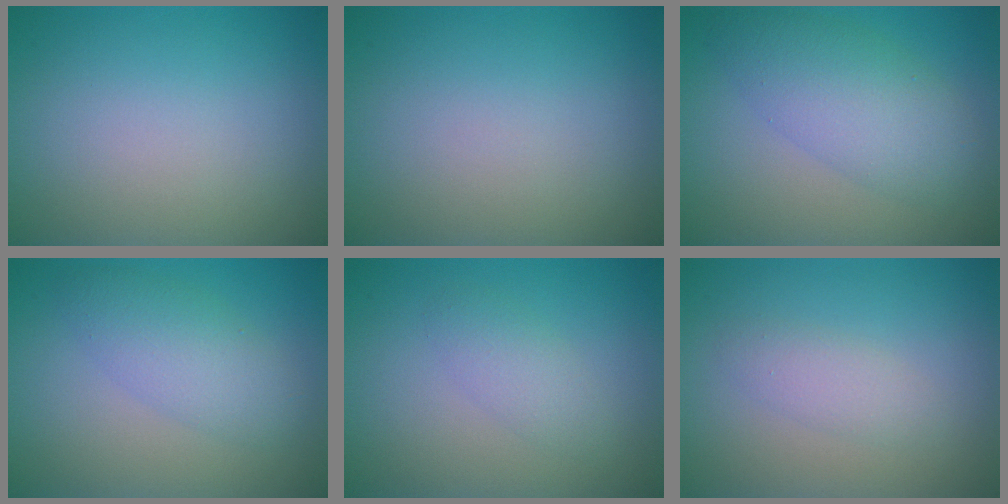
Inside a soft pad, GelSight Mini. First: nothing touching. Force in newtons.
{"total": 0.0}
{"total": 5.5, "press": 5.5, "slide": 0.3}
{"total": 3.6, "press": 3.6, "slide": 0.2}
{"total": 1.9, "press": 1.9, "slide": 0.2}
{"total": 1.9, "press": 1.9, "slide": 0.1}